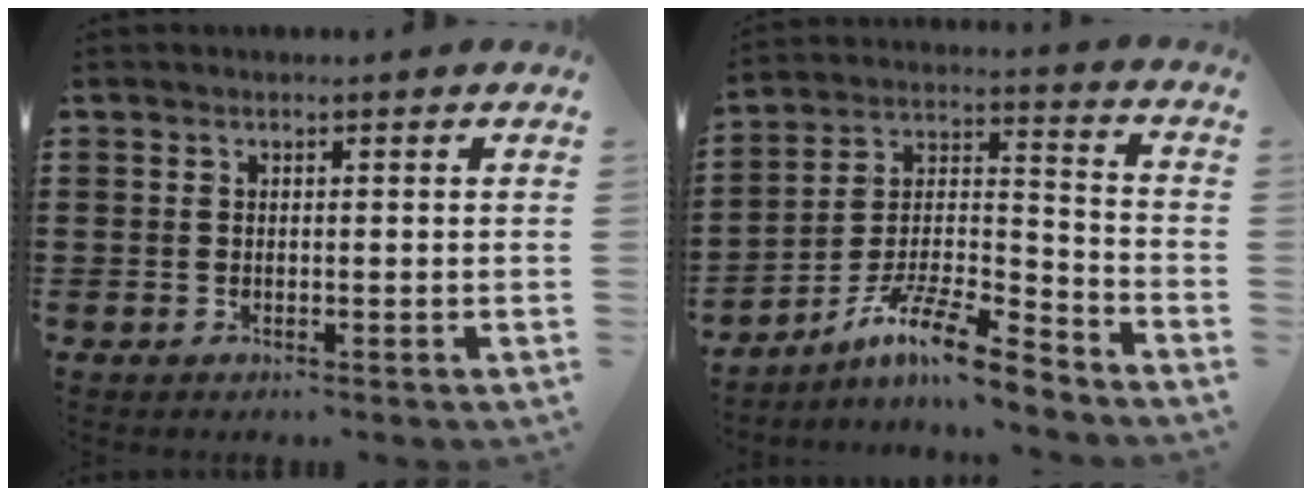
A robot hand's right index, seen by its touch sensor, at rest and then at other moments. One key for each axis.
{"total": 10.4, "fx": -8.5, "fy": 1.2, "fz": 5.9, "tx": -0.112, "ty": 0.011, "tz": -0.167}